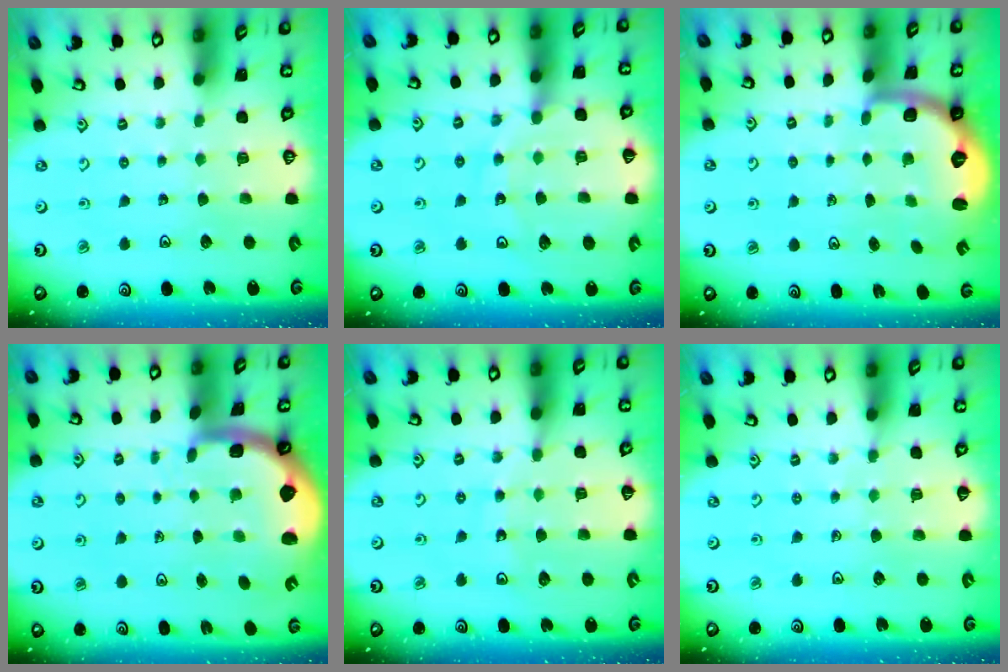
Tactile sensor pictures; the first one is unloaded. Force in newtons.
{"total": 12.9, "press": 12.8, "slide": 1.6}
{"total": 3.3, "press": 2.5, "slide": 2.1}
{"total": 3.5, "press": 2.4, "slide": 2.6}
{"total": 10.8, "press": 10.3, "slide": 3.0}
{"total": 5.0, "press": 4.8, "slide": 1.3}